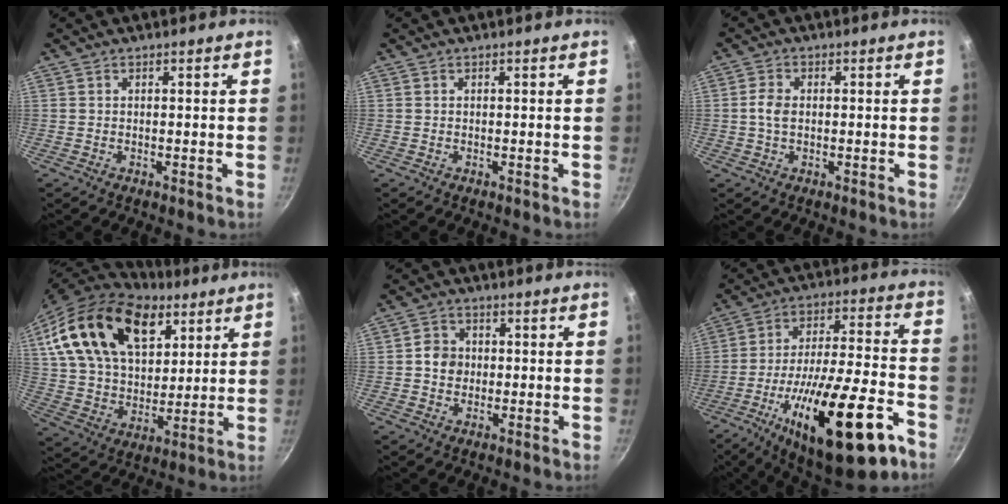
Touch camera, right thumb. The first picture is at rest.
{"total": 0.0}
{"total": 3.2, "force": [0.0, 2.1, 2.5], "torque": [-0.050, 0.008, -0.004]}
{"total": 23.4, "force": [12.8, 13.4, 14.2], "torque": [-0.204, -0.038, 0.229]}
{"total": 4.4, "force": [-0.1, 4.0, 1.9], "torque": [-0.009, 0.008, -0.009]}
{"total": 27.9, "force": [-13.3, 8.9, 22.8], "torque": [-0.339, 0.047, -0.204]}